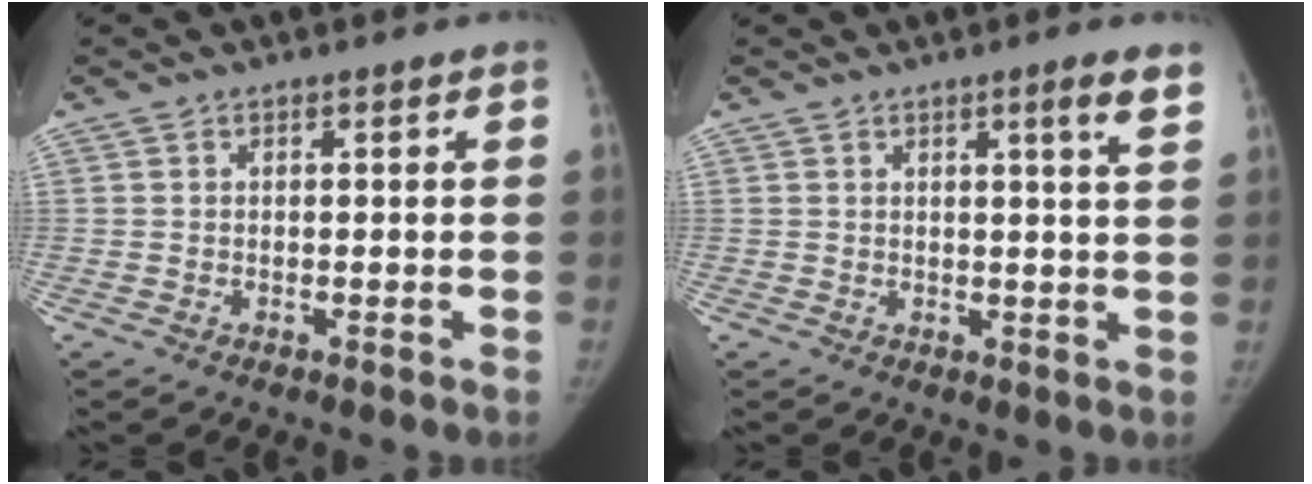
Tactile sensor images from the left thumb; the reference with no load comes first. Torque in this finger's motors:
{"motor_torque": [-0.22, 0.01, 0.37, -0.10, -0.01]}